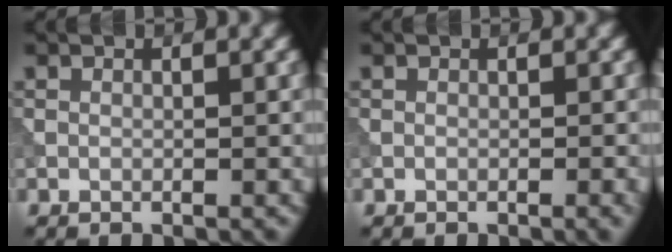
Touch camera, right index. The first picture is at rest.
{"total": 1.0, "force": [-0.3, 0.2, 1.0], "torque": [-0.010, 0.000, -0.006]}